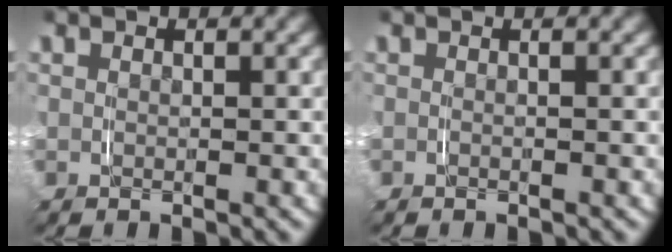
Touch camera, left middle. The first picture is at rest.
{"total": 0.5, "force": [-0.3, -0.4, -0.2], "torque": [0.004, -0.001, -0.007]}